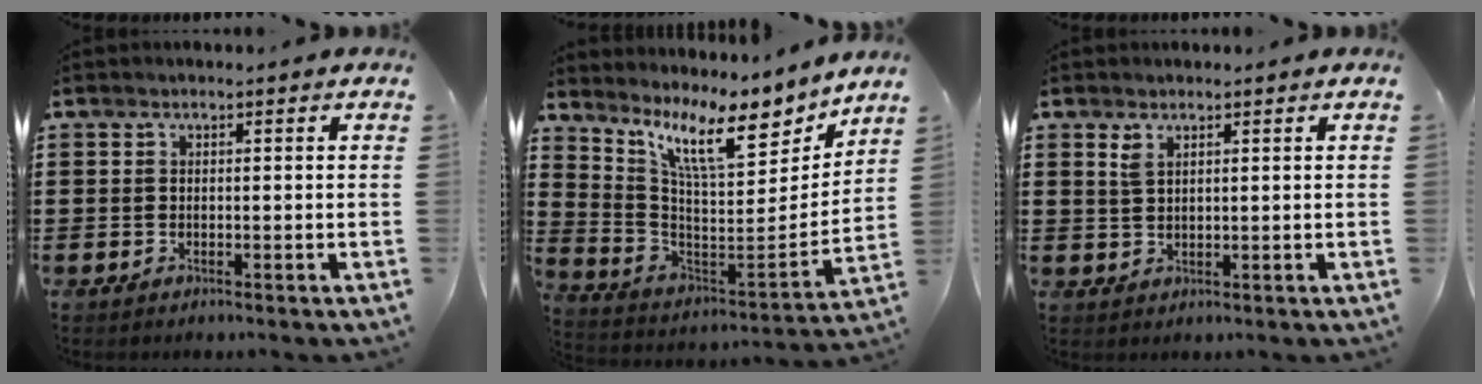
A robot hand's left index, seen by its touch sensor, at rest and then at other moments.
{"total": 11.4, "force": [7.9, 2.5, 7.8], "torque": [-0.166, -0.051, 0.128]}
{"total": 2.0, "force": [1.1, 0.7, 1.5], "torque": [-0.033, 0.002, 0.020]}